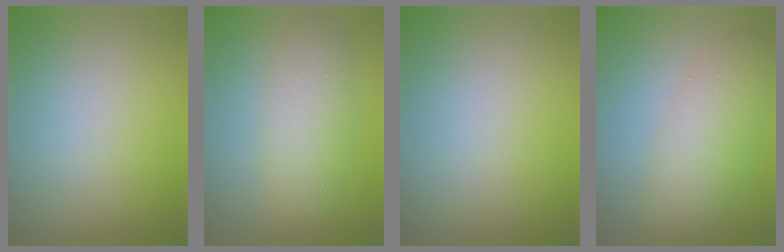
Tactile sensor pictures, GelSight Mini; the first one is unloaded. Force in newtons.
{"total": 4.2, "press": 4.2, "slide": 0.1}
{"total": 0.0}
{"total": 5.0, "press": 5.0, "slide": 0.1}